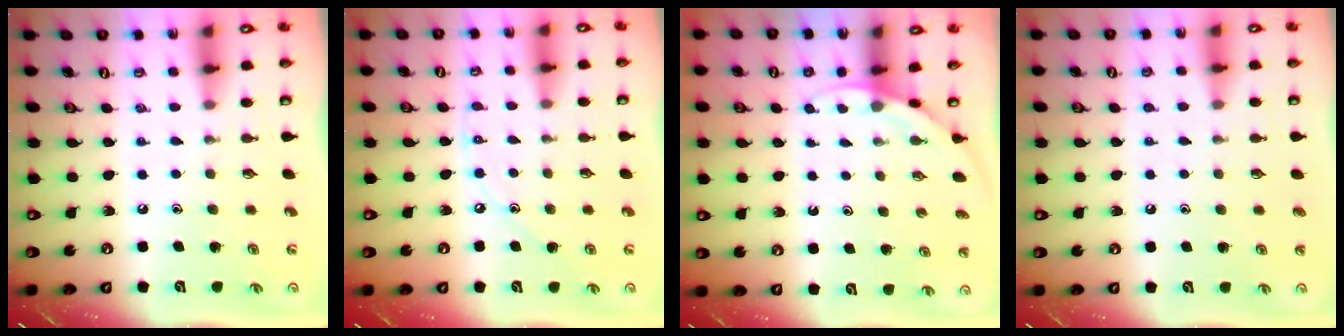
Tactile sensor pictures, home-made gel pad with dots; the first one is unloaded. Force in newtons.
{"total": 6.0, "press": 6.0, "slide": 0.7}
{"total": 3.4, "press": 3.4, "slide": 0.2}
{"total": 2.5, "press": 2.4, "slide": 0.3}